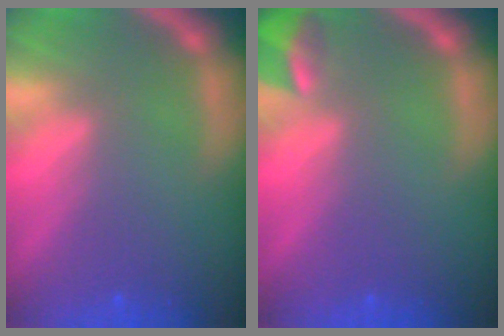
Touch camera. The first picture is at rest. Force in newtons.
{"total": 2.9}